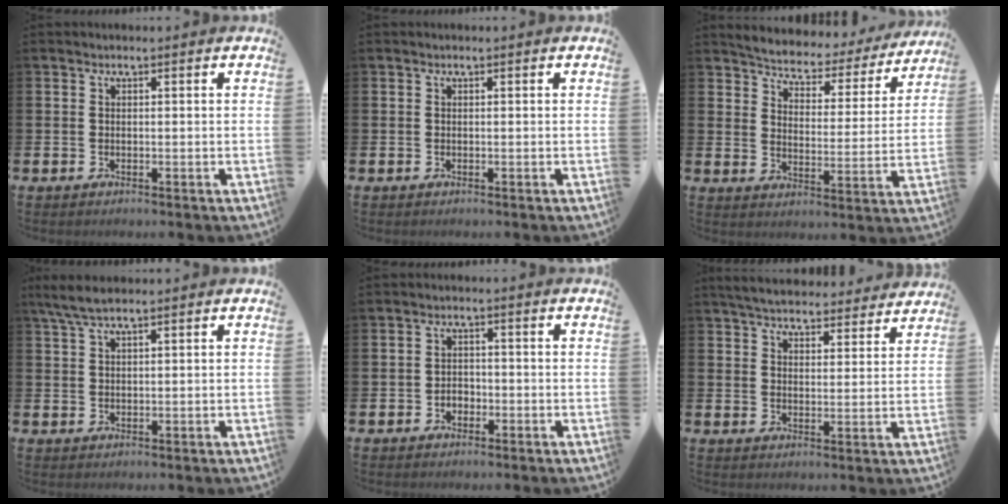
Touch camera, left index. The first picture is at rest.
{"total": 0.0}
{"total": 4.9, "force": [4.7, 1.1, 0.4], "torque": [-0.032, -0.045, 0.074]}
{"total": 4.0, "force": [3.0, 0.8, 2.5], "torque": [-0.059, 0.000, 0.055]}
{"total": 1.8, "force": [-0.9, 1.5, 0.6], "torque": [-0.009, 0.001, -0.021]}
{"total": 5.7, "force": [5.5, 1.0, 0.8], "torque": [-0.034, -0.036, 0.098]}